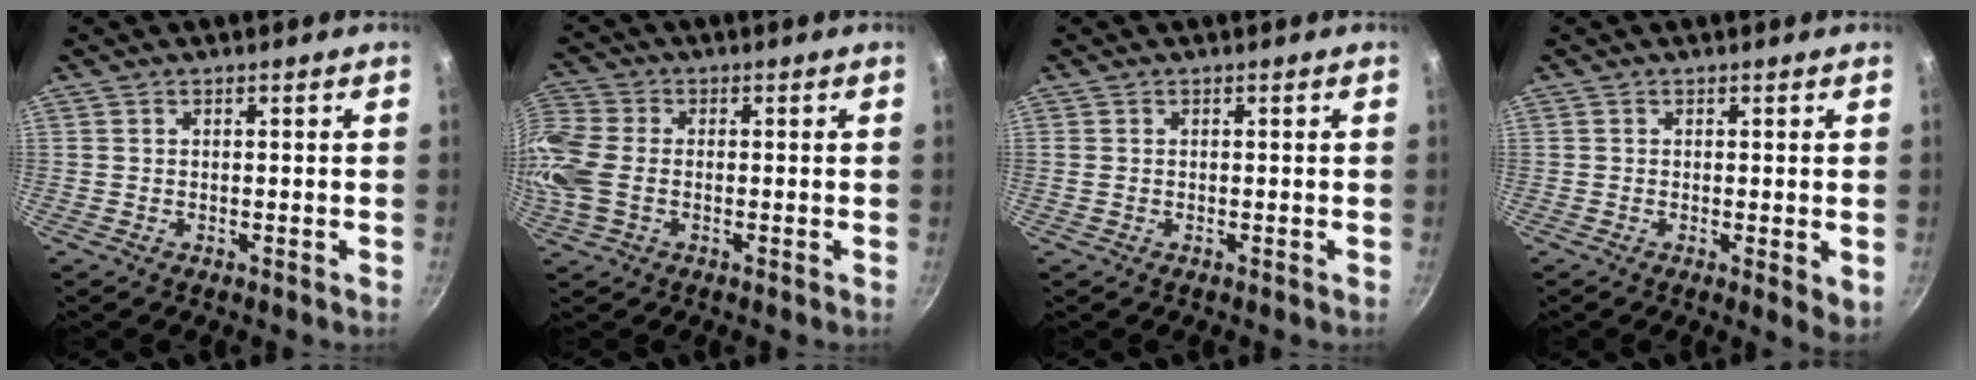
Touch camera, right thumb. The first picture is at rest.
{"total": 8.7, "force": [-0.9, 5.8, 6.4], "torque": [-0.180, 0.012, -0.022]}
{"total": 0.7, "force": [0.0, 0.5, 0.5], "torque": [-0.016, 0.001, 0.002]}
{"total": 3.1, "force": [-0.3, 0.9, 3.0], "torque": [-0.044, -0.012, -0.008]}